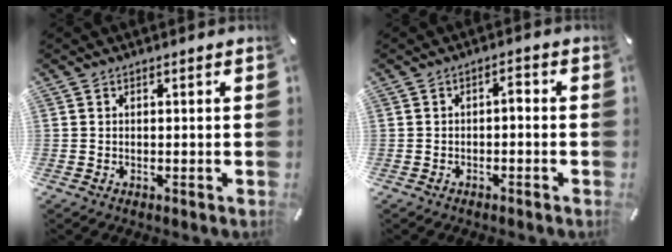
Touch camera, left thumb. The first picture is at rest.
{"total": 2.5, "force": [-1.0, 1.2, 2.0], "torque": [-0.040, 0.014, -0.023]}